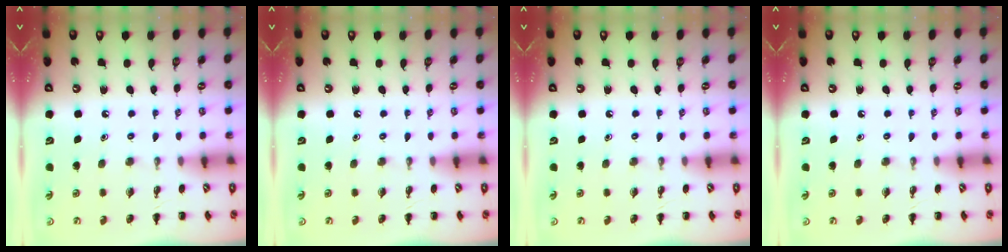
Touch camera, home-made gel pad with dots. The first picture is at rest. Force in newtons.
{"total": 0.0}
{"total": 0.0}
{"total": 0.0}